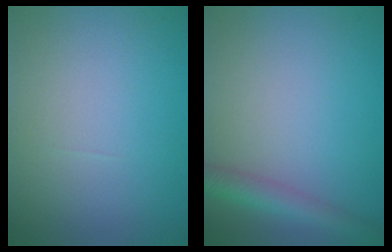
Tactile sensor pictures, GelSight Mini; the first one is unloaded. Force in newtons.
{"total": 3.0, "press": 3.0, "slide": 0.1}